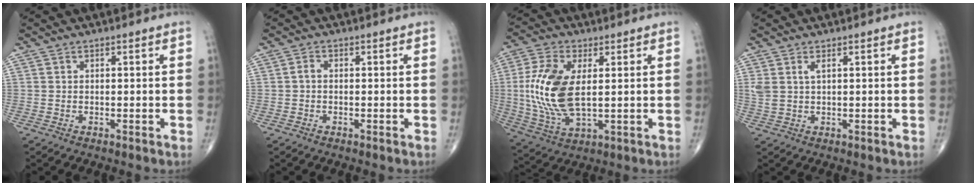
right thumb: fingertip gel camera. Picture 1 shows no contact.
{"total": 1.1, "force": [-0.2, 0.7, 0.8], "torque": [-0.013, 0.002, -0.008]}
{"total": 14.8, "force": [1.2, 7.3, 12.8], "torque": [-0.281, -0.007, 0.030]}
{"total": 2.7, "force": [1.1, 1.0, 2.2], "torque": [-0.056, 0.006, 0.030]}